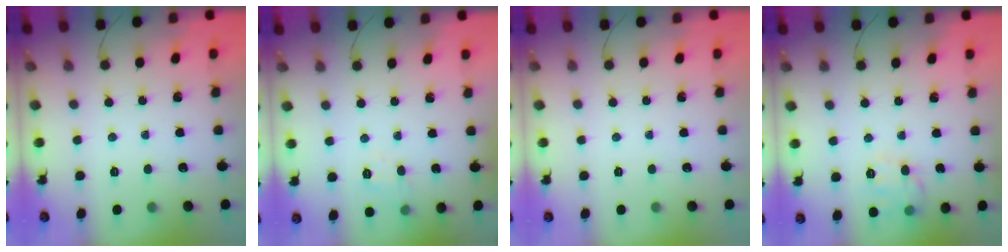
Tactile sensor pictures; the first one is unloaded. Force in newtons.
{"total": 4.4, "press": 4.2, "slide": 1.3}
{"total": 0.0}
{"total": 9.4, "press": 9.3, "slide": 0.9}